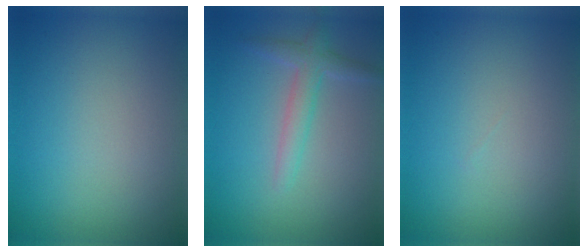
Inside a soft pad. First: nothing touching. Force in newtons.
{"total": 2.3, "press": 2.3, "slide": 0.1}
{"total": 0.0}